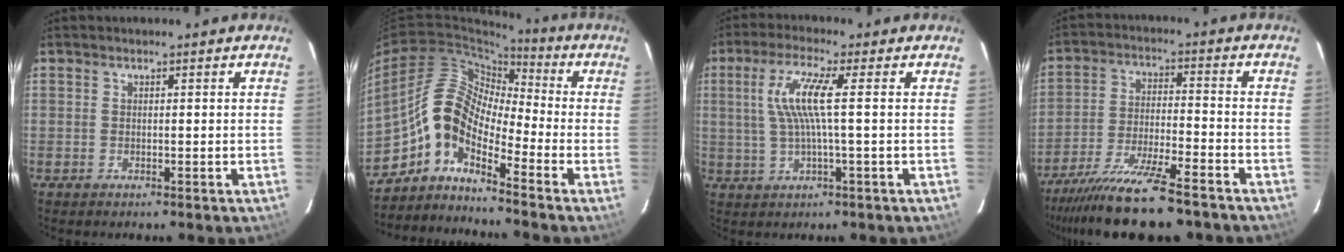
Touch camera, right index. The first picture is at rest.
{"total": 9.0, "force": [-5.4, 3.6, 6.2], "torque": [-0.106, 0.019, -0.126]}
{"total": 7.5, "force": [1.0, -0.1, 7.5], "torque": [-0.148, 0.001, 0.025]}
{"total": 17.4, "force": [-14.6, 2.7, 9.2], "torque": [-0.188, -0.035, -0.243]}